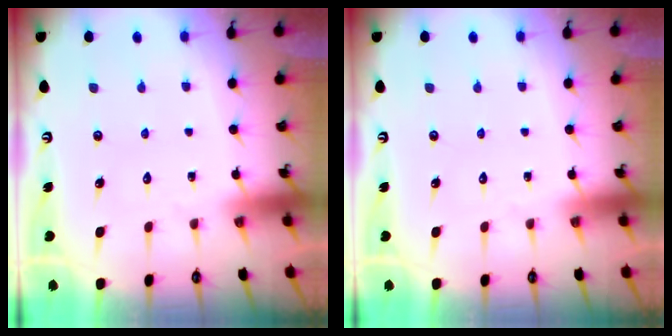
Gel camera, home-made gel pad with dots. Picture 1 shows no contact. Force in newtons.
{"total": 0.0}